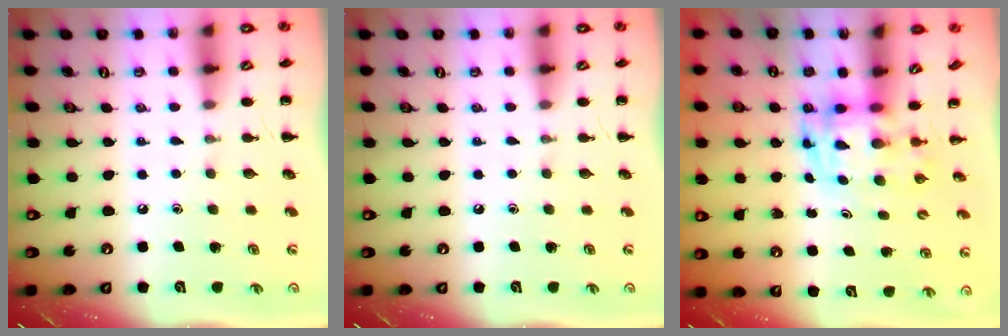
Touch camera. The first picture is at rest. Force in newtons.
{"total": 0.0}
{"total": 3.7, "press": 3.6, "slide": 0.8}